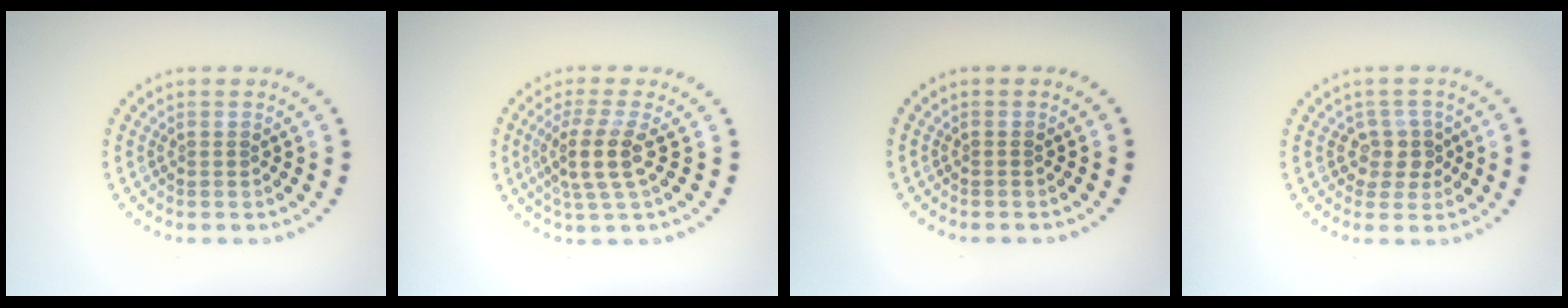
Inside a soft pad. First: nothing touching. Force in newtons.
{"total": 3.5, "press": 2.7, "slide": 2.2}
{"total": 0.0}
{"total": 2.2, "press": 1.9, "slide": 1.2}